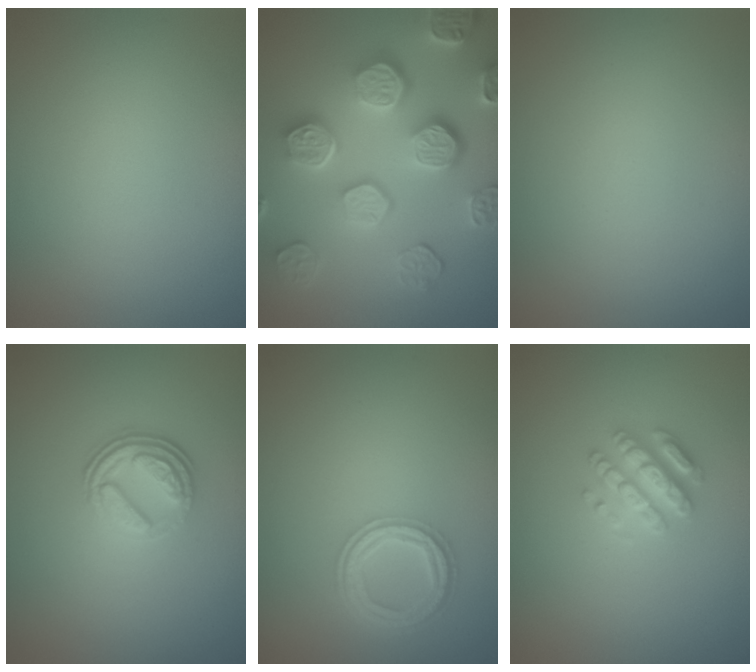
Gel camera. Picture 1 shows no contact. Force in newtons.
{"total": 7.5, "press": 5.9, "slide": 4.6}
{"total": 0.0}
{"total": 3.7, "press": 2.7, "slide": 2.6}
{"total": 4.2, "press": 3.3, "slide": 2.6}
{"total": 2.9, "press": 2.8, "slide": 0.6}